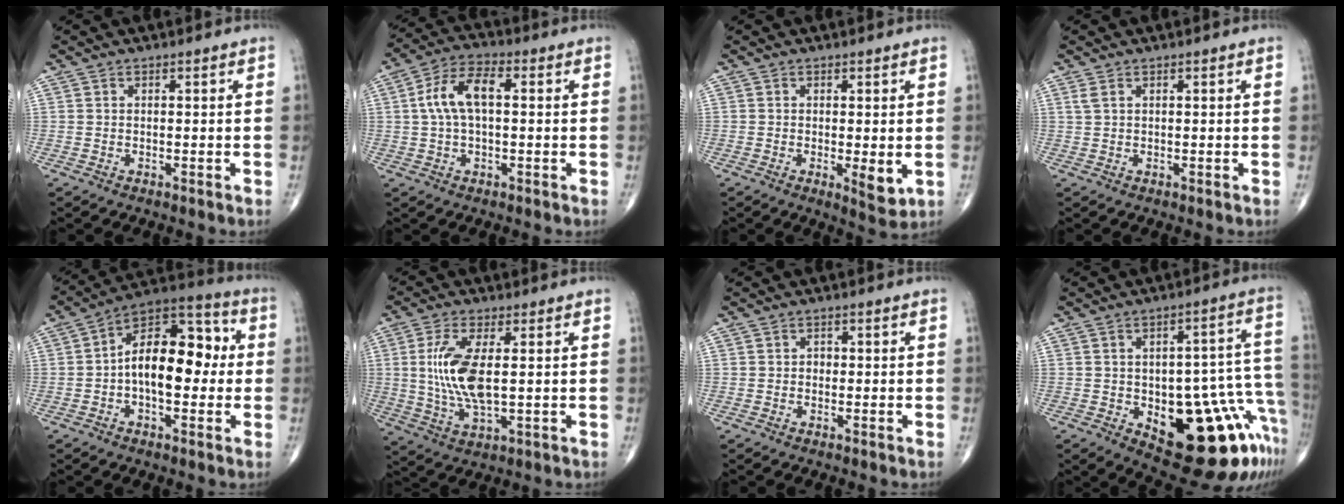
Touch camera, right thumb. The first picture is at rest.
{"total": 8.9, "force": [1.0, 4.4, 7.7], "torque": [-0.157, 0.027, 0.014]}
{"total": 4.1, "force": [-0.5, 1.3, 3.8], "torque": [-0.056, -0.013, -0.007]}
{"total": 1.1, "force": [0.6, 0.5, 0.8], "torque": [-0.025, 0.011, 0.018]}
{"total": 15.6, "force": [-0.1, 8.7, 13.0], "torque": [-0.178, 0.043, -0.015]}
{"total": 10.7, "force": [1.1, 4.1, 9.9], "torque": [-0.216, -0.012, 0.027]}
{"total": 1.0, "force": [-0.1, 0.9, 0.5], "torque": [-0.002, 0.004, -0.006]}
{"total": 22.0, "force": [-8.0, 9.7, 18.1], "torque": [-0.145, 0.059, -0.084]}